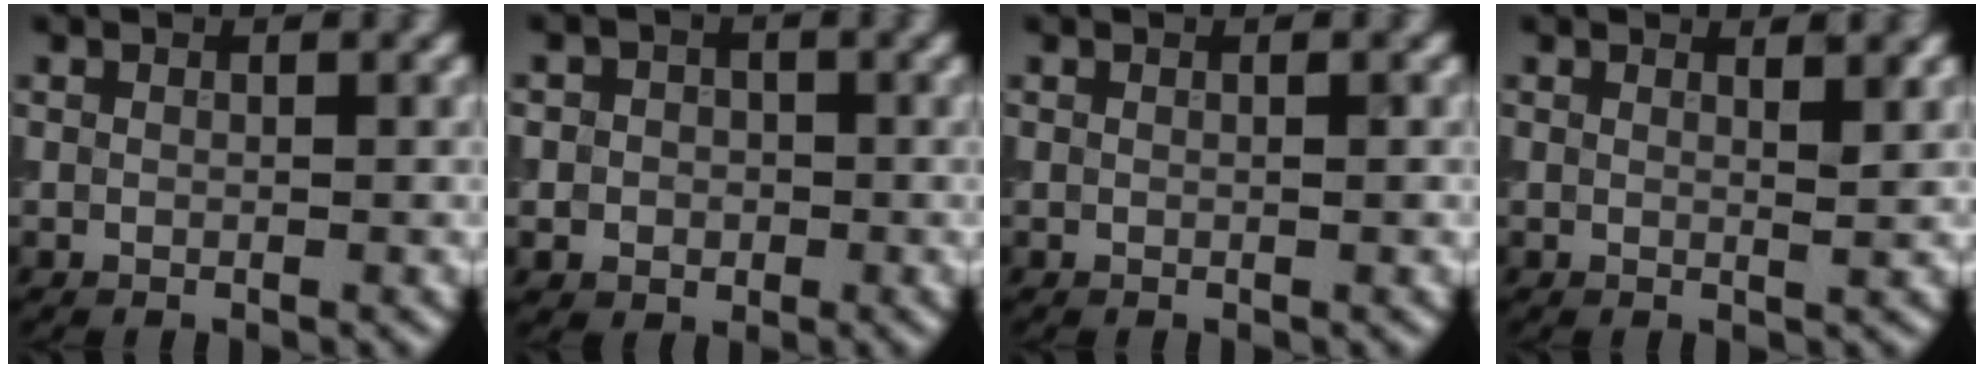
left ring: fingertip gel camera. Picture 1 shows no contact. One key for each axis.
{"total": 2.6, "fx": -0.3, "fy": 2.5, "fz": 0.7, "tx": 0.011, "ty": 0.001, "tz": -0.023}
{"total": 0.5, "fx": 0.0, "fy": 0.0, "fz": 0.5, "tx": -0.008, "ty": 0.001, "tz": 0.000}
{"total": 1.9, "fx": 1.1, "fy": 0.6, "fz": 1.5, "tx": -0.010, "ty": 0.005, "tz": 0.003}